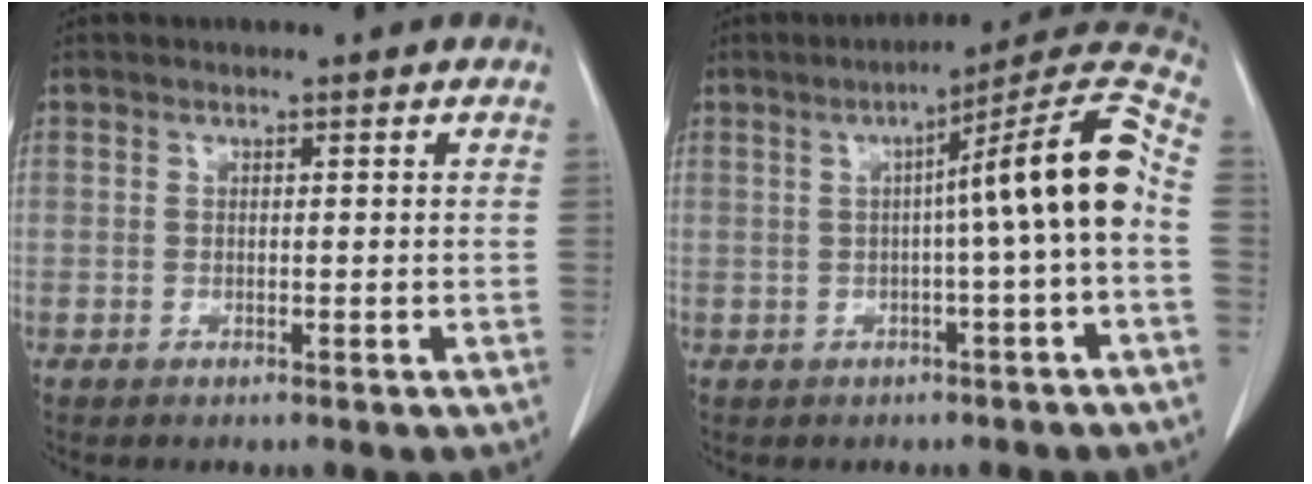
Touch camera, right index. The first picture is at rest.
{"total": 12.1, "force": [-0.2, -0.6, 12.1], "torque": [-0.164, 0.033, -0.008]}